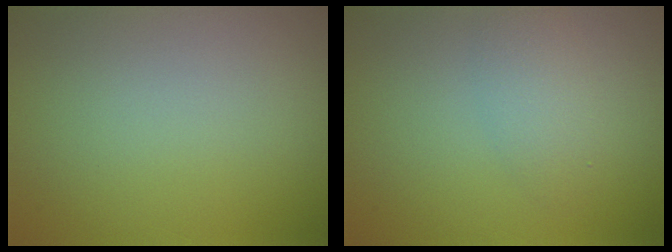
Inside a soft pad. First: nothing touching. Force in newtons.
{"total": 2.4, "press": 2.4, "slide": 0.1}